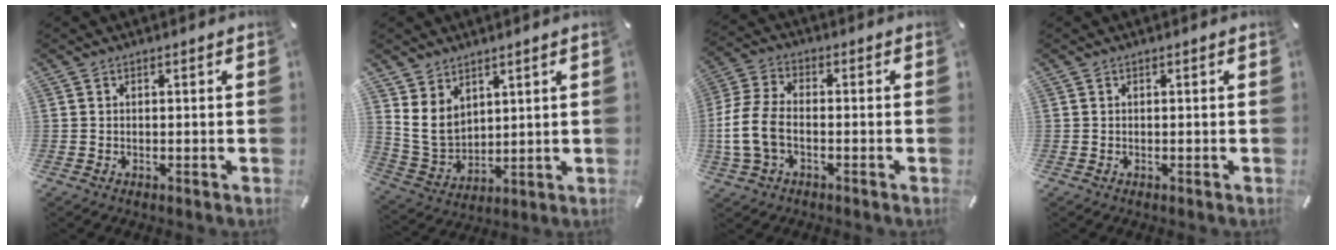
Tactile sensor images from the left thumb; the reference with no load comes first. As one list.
[{"total": 8.3, "force": [4.3, 6.5, 2.8], "torque": [-0.082, -0.026, 0.085]}, {"total": 9.0, "force": [-2.6, 5.4, 6.7], "torque": [-0.153, 0.003, -0.047]}, {"total": 0.0}]